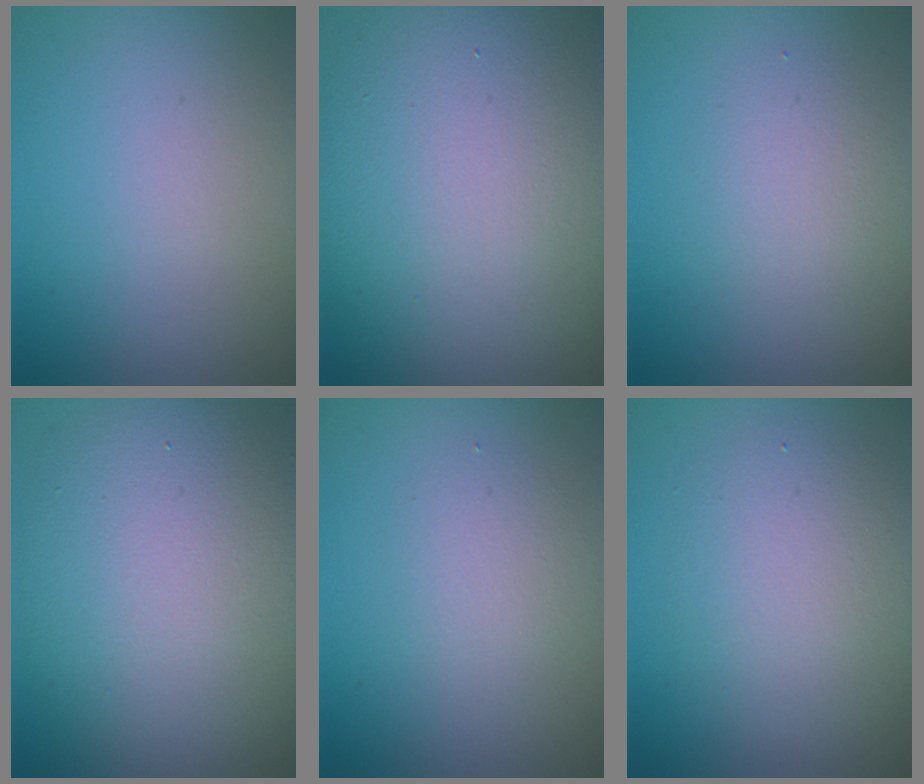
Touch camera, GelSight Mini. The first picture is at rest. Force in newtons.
{"total": 16.6, "press": 16.6, "slide": 0.4}
{"total": 2.3, "press": 2.3, "slide": 0.2}
{"total": 11.1, "press": 11.1, "slide": 0.8}
{"total": 2.0, "press": 2.0, "slide": 0.1}
{"total": 4.4, "press": 4.3, "slide": 0.6}